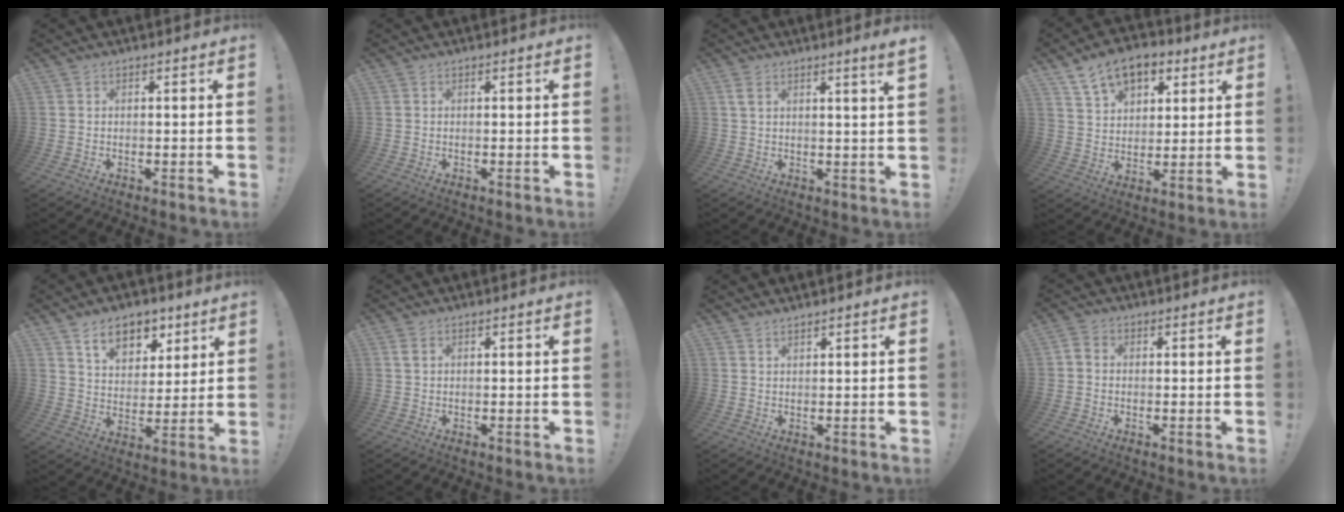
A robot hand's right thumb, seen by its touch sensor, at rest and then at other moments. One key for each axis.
{"total": 0.0}
{"total": 3.9, "fx": 2.6, "fy": -0.2, "fz": 2.9, "tx": -0.035, "ty": -0.018, "tz": 0.039}
{"total": 12.7, "fx": 7.4, "fy": 8.1, "fz": 6.4, "tx": -0.105, "ty": -0.032, "tz": 0.142}
{"total": 11.8, "fx": 7.4, "fy": 7.4, "fz": 5.5, "tx": -0.078, "ty": -0.037, "tz": 0.137}
{"total": 1.6, "fx": 0.8, "fy": 0.8, "fz": 1.1, "tx": -0.015, "ty": -0.001, "tz": 0.014}
{"total": 1.5, "fx": 1.4, "fy": 0.1, "fz": 0.4, "tx": -0.004, "ty": -0.008, "tz": 0.025}
{"total": 2.1, "fx": -0.3, "fy": 1.5, "fz": 1.4, "tx": -0.029, "ty": 0.009, "tz": -0.004}